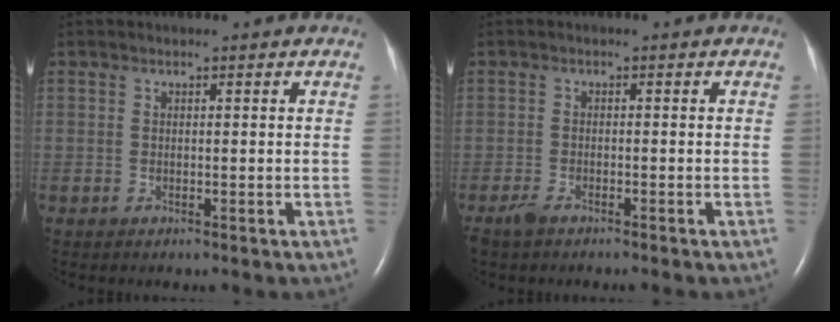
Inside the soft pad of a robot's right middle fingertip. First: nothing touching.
{"total": 2.8, "force": [-2.4, 0.5, 1.4], "torque": [-0.033, -0.006, -0.037]}